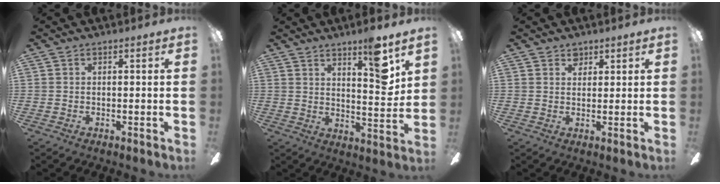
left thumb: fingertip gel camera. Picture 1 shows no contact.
{"total": 11.2, "force": [7.3, 2.6, 8.1], "torque": [-0.099, -0.046, 0.115]}
{"total": 2.5, "force": [2.0, 1.5, 0.3], "torque": [0.007, -0.009, 0.035]}